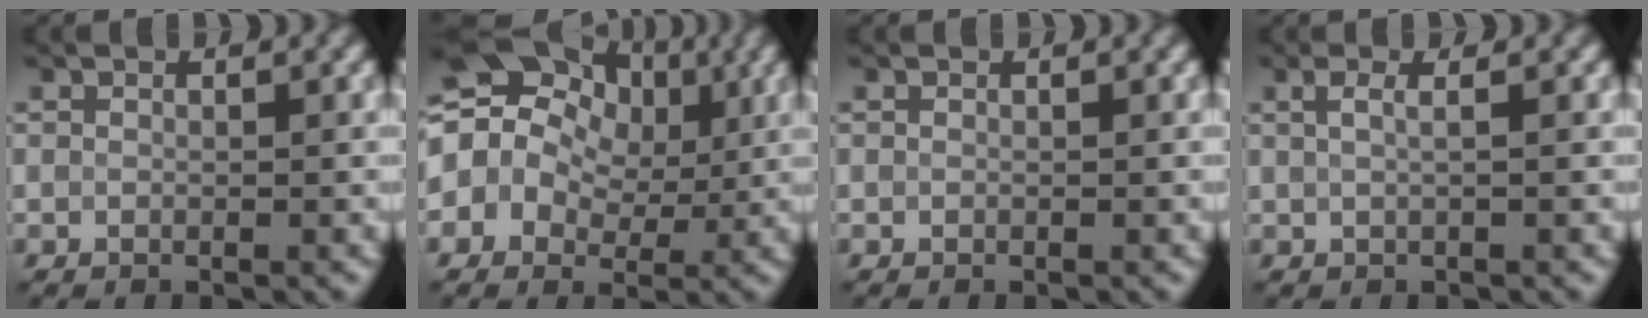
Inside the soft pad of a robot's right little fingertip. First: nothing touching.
{"total": 12.9, "force": [3.9, 10.5, 6.5], "torque": [-0.134, 0.052, 0.038]}
{"total": 0.0}
{"total": 2.4, "force": [0.9, 1.2, 1.9], "torque": [-0.022, 0.007, -0.001]}